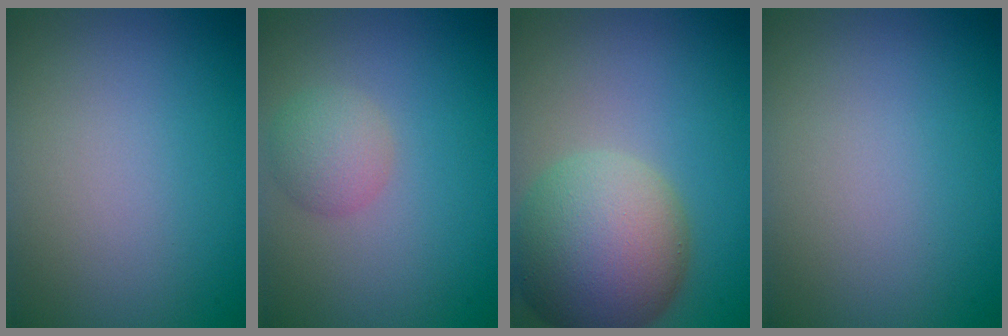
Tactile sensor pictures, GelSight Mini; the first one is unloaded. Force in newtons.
{"total": 2.7, "press": 2.7, "slide": 0.2}
{"total": 9.9, "press": 9.9, "slide": 0.4}
{"total": 0.0}